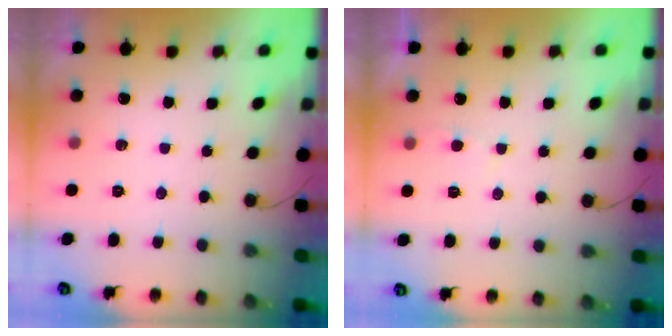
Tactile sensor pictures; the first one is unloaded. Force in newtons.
{"total": 1.9, "press": 1.9, "slide": 0.3}